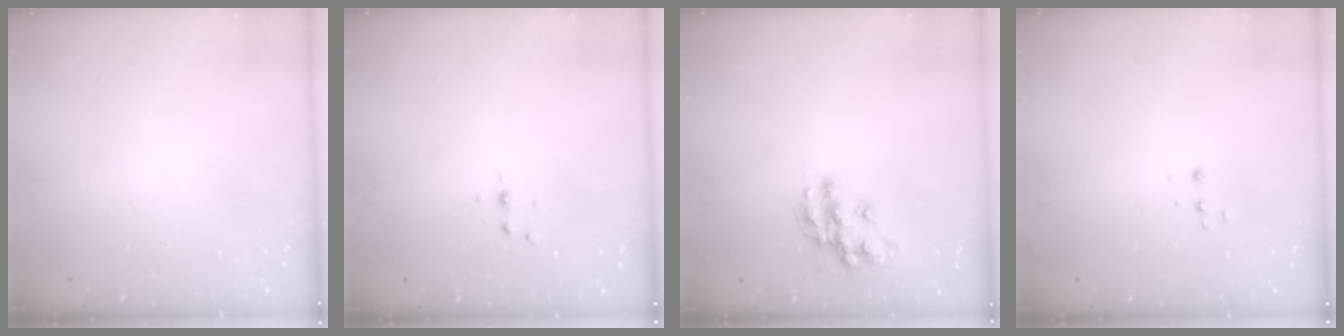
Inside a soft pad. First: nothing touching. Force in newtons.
{"total": 2.8, "press": 2.8, "slide": 0.4}
{"total": 13.6, "press": 13.6, "slide": 0.8}
{"total": 3.5, "press": 3.4, "slide": 0.8}